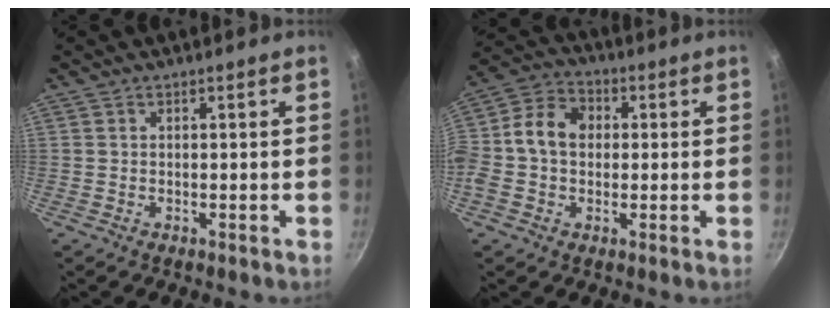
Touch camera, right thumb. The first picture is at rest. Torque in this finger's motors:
{"motor_torque": [1.31, 2.46, 0.98, -0.27, 0.37]}